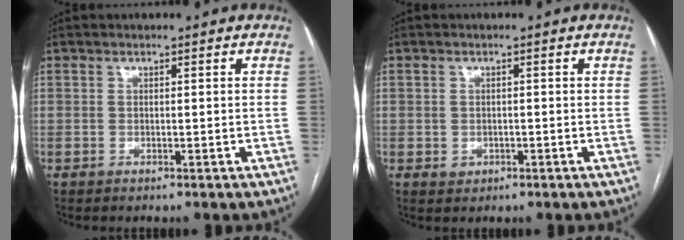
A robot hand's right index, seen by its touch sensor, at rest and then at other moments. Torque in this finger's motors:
{"motor_torque": [-0.07, 0.16, -0.70, -0.14]}